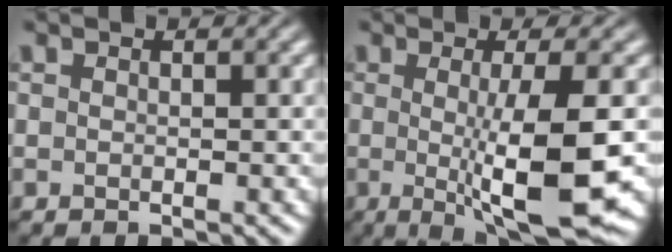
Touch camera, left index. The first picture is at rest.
{"total": 8.4, "force": [-0.8, 1.7, 8.2], "torque": [-0.118, -0.016, -0.009]}